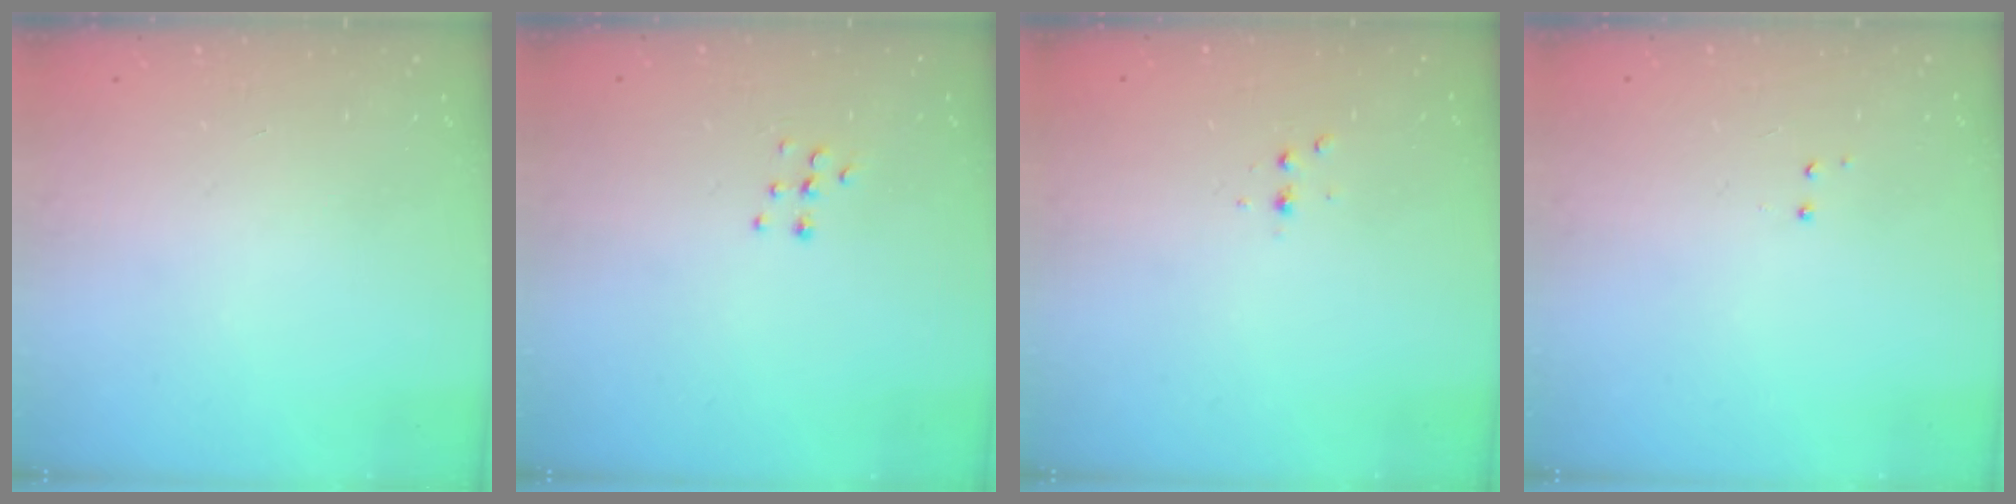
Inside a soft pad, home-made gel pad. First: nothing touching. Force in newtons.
{"total": 5.9, "press": 5.9, "slide": 0.4}
{"total": 2.3, "press": 2.3, "slide": 0.3}
{"total": 2.9, "press": 2.8, "slide": 0.6}